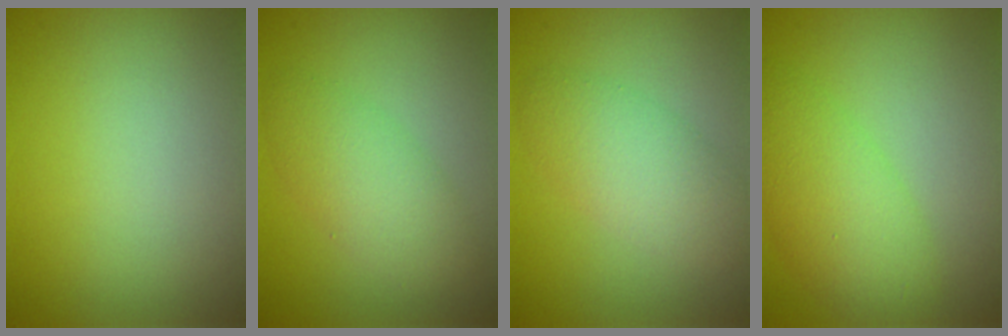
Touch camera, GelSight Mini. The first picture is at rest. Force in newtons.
{"total": 3.5, "press": 3.5, "slide": 0.2}
{"total": 3.8, "press": 3.8, "slide": 0.2}
{"total": 4.5, "press": 4.5, "slide": 0.2}